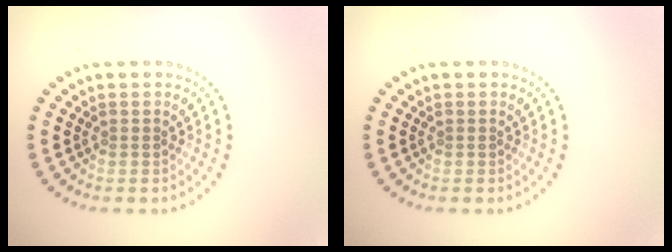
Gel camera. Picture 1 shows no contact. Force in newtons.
{"total": 0.0}